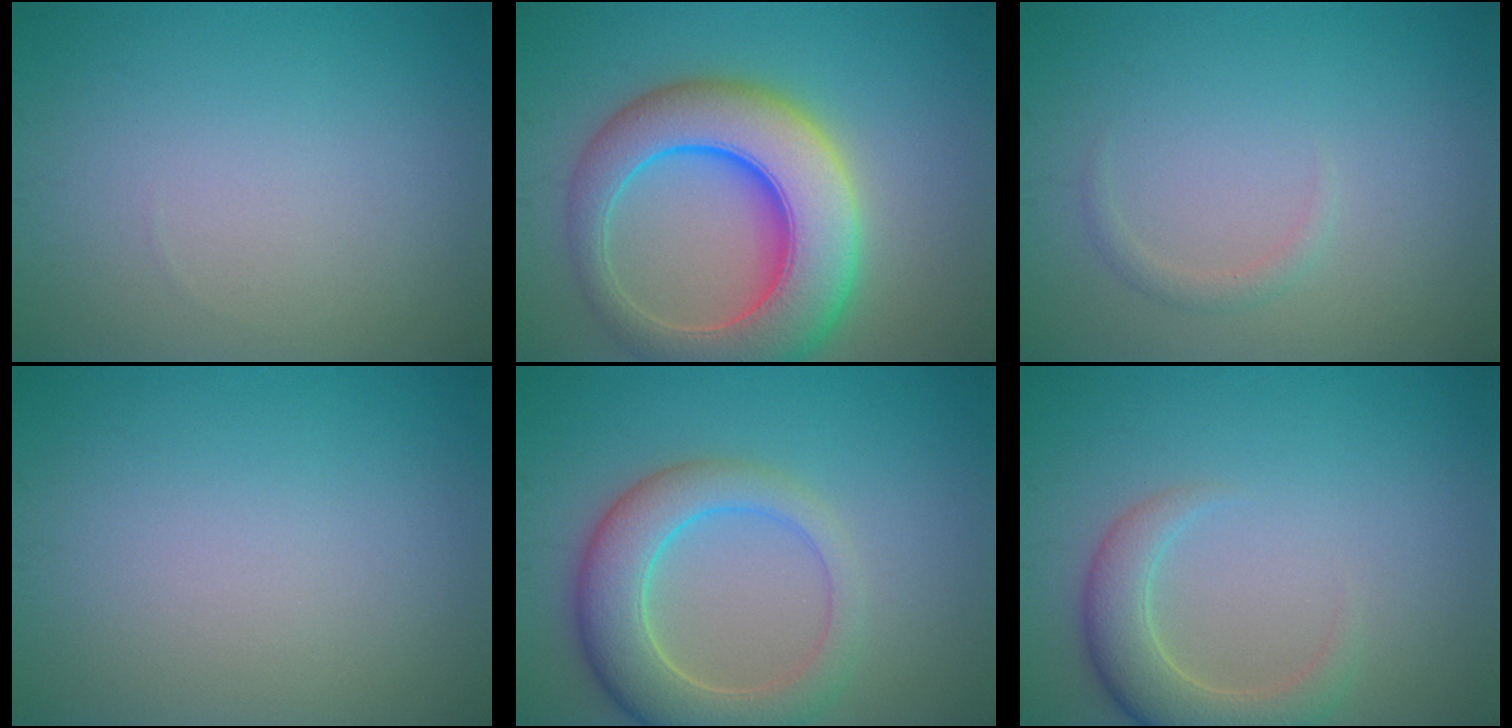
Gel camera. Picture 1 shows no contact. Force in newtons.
{"total": 11.0, "press": 11.0, "slide": 0.3}
{"total": 1.0, "press": 1.0, "slide": 0.1}
{"total": 0.0}
{"total": 6.3, "press": 6.3, "slide": 0.6}
{"total": 4.2, "press": 4.2, "slide": 0.5}